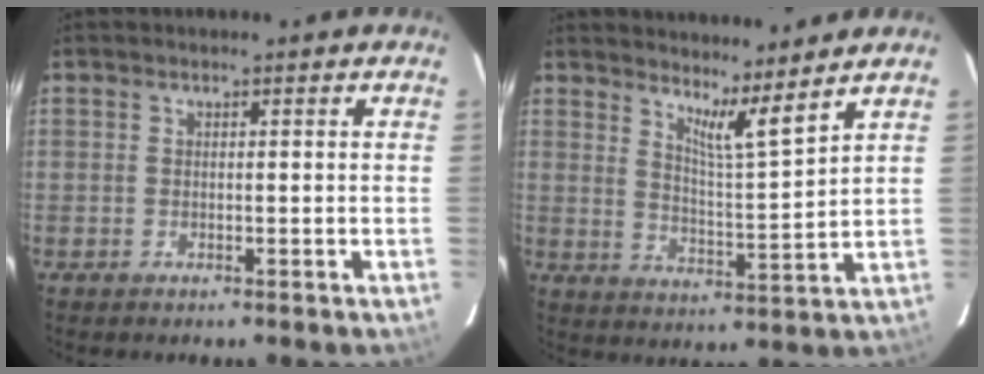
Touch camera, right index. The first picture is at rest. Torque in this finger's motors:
{"motor_torque": [-0.10, 0.29, 0.03, 0.01]}